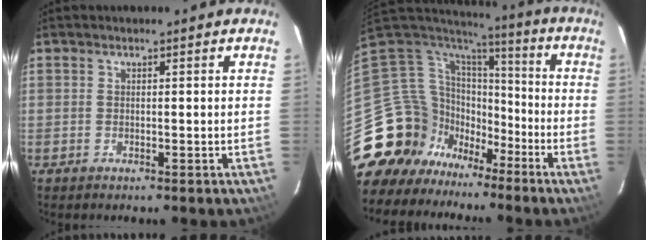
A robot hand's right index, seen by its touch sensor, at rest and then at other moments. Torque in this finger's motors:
{"motor_torque": [0.06, -0.33, -0.83, -0.21]}